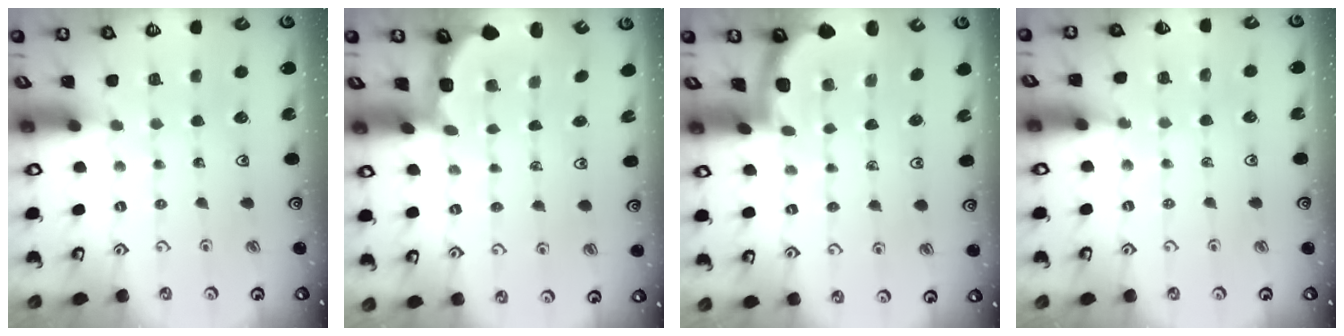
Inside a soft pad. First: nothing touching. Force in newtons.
{"total": 2.8, "press": 2.5, "slide": 1.4}
{"total": 2.2, "press": 2.2, "slide": 0.1}
{"total": 5.1, "press": 4.9, "slide": 1.2}